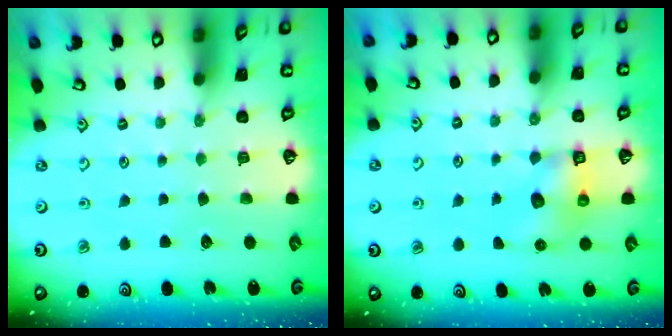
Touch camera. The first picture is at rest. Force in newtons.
{"total": 6.4, "press": 6.4, "slide": 0.7}